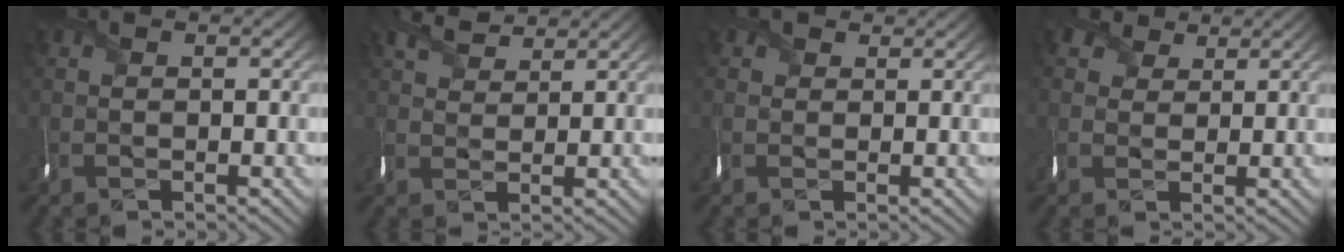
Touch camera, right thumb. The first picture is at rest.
{"total": 2.9, "force": [2.8, 0.7, 0.4], "torque": [-0.032, 0.010, 0.054]}
{"total": 1.5, "force": [0.7, 0.6, -1.2], "torque": [0.018, 0.003, 0.003]}
{"total": 2.4, "force": [1.8, 1.5, -0.6], "torque": [0.001, 0.005, 0.028]}